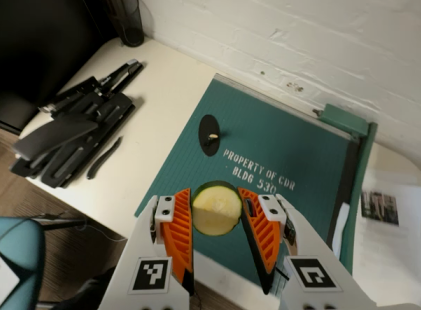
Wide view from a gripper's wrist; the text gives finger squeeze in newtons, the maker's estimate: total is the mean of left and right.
{"total": 9.3, "left": 9.4, "right": 9.2}